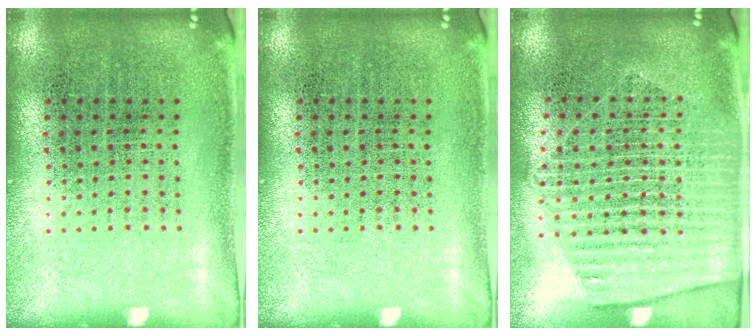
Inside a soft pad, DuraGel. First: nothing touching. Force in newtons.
{"total": 0.0}
{"total": 1.6, "press": 1.5, "slide": 0.6}